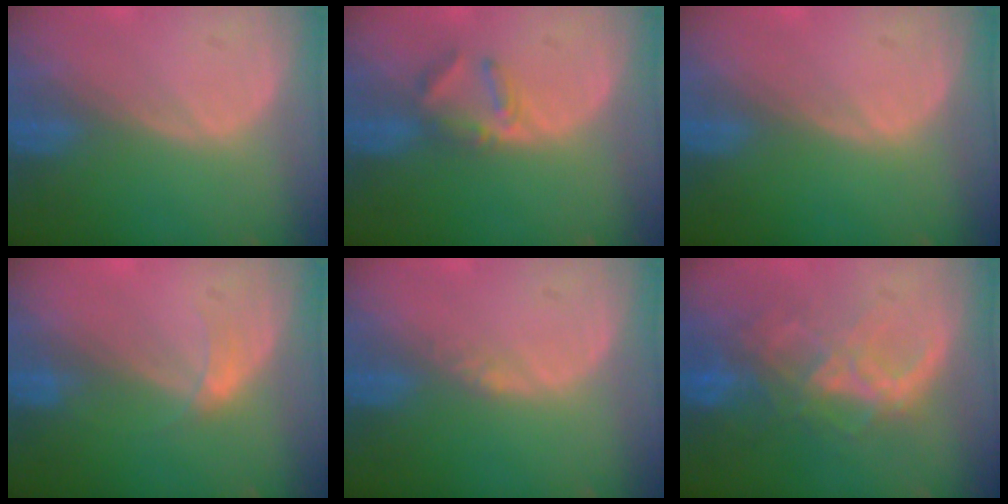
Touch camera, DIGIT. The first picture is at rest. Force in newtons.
{"total": 3.5, "press": 3.4, "slide": 1.1}
{"total": 0.0}
{"total": 1.7, "press": 1.7, "slide": 0.2}
{"total": 1.0, "press": 0.8, "slide": 0.6}
{"total": 8.9, "press": 7.6, "slide": 4.8}